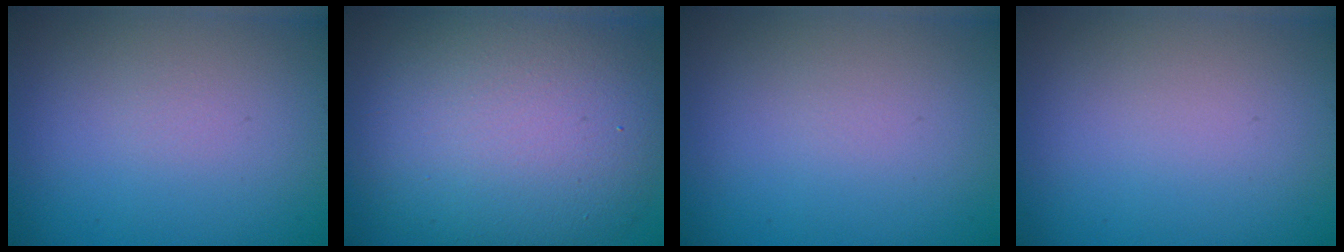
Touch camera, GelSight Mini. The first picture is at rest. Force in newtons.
{"total": 12.7, "press": 12.6, "slide": 0.8}
{"total": 0.0}
{"total": 0.0}